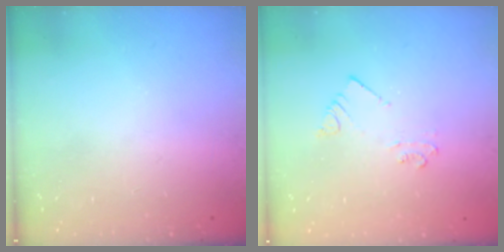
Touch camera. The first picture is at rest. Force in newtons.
{"total": 2.5, "press": 2.5, "slide": 0.2}